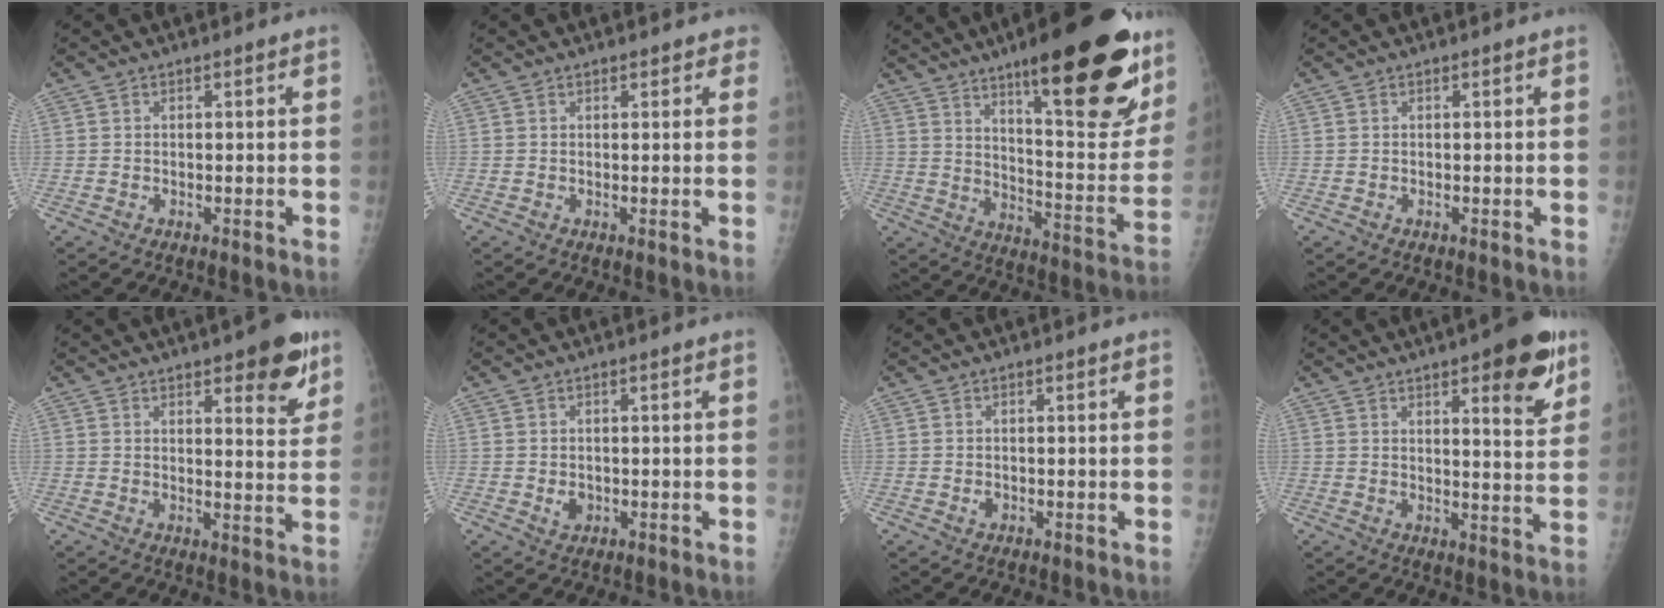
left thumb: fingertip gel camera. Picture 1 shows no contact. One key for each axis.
{"total": 1.7, "fx": 1.3, "fy": 1.0, "fz": 0.4, "tx": 0.020, "ty": -0.001, "tz": 0.008}
{"total": 27.8, "fx": 16.0, "fy": 7.2, "fz": 21.5, "tx": -0.268, "ty": -0.070, "tz": 0.239}
{"total": 0.0}
{"total": 10.2, "fx": 5.9, "fy": 3.4, "fz": 7.6, "tx": -0.067, "ty": -0.030, "tz": 0.075}
{"total": 1.9, "fx": -0.1, "fy": 1.6, "fz": 1.1, "tx": -0.010, "ty": -0.001, "tz": 0.004}
{"total": 0.9, "fx": 0.1, "fy": 0.7, "fz": 0.5, "tx": -0.003, "ty": 0.000, "tz": 0.003}
{"total": 12.8, "fx": 7.0, "fy": 3.6, "fz": 10.1, "tx": -0.103, "ty": -0.034, "tz": 0.090}